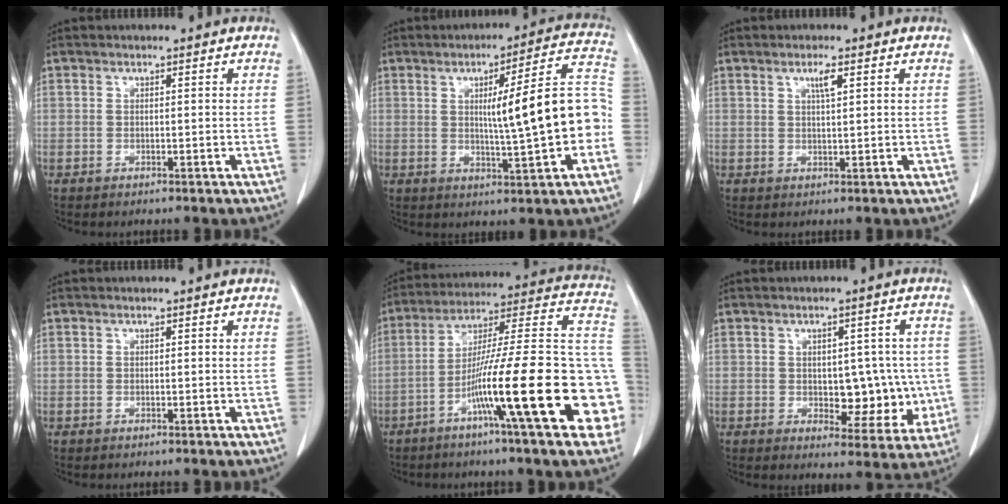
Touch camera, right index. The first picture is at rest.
{"total": 13.5, "force": [-1.0, 0.6, 13.4], "torque": [-0.181, 0.024, -0.010]}
{"total": 2.1, "force": [1.1, 0.1, 1.9], "torque": [-0.037, -0.001, 0.020]}
{"total": 0.0}
{"total": 24.7, "force": [-8.6, 1.0, 23.1], "torque": [-0.271, 0.004, -0.140]}
{"total": 7.8, "force": [-0.6, 4.6, 6.3], "torque": [-0.059, 0.011, 0.004]}